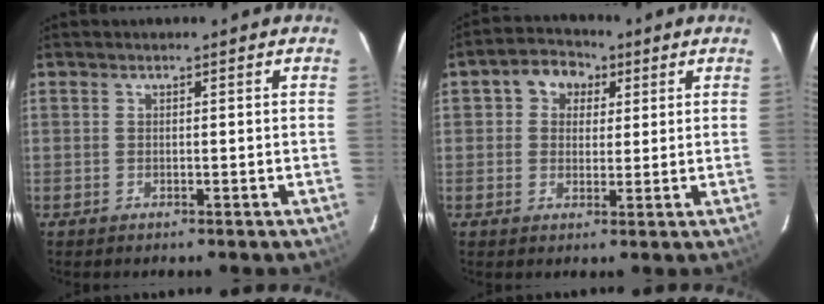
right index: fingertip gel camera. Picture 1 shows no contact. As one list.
[{"total": 6.4, "force": [2.2, 5.3, 2.8], "torque": [-0.046, 0.022, 0.032]}]